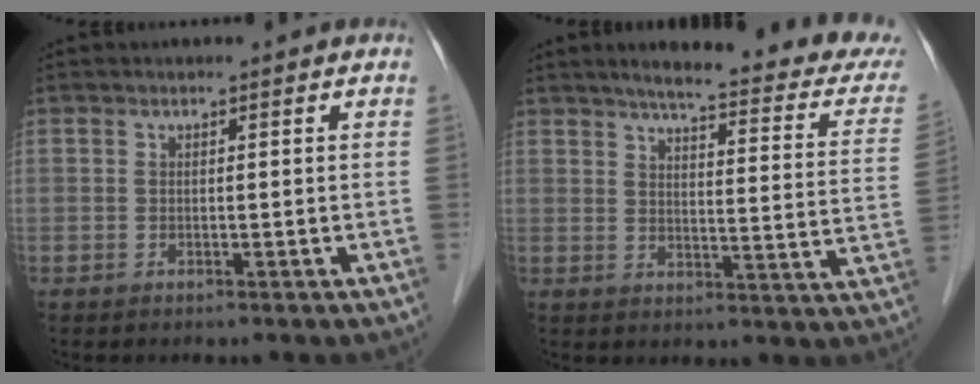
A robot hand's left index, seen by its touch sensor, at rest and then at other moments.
{"total": 21.3, "force": [18.4, 2.2, 10.5], "torque": [-0.122, -0.034, 0.208]}